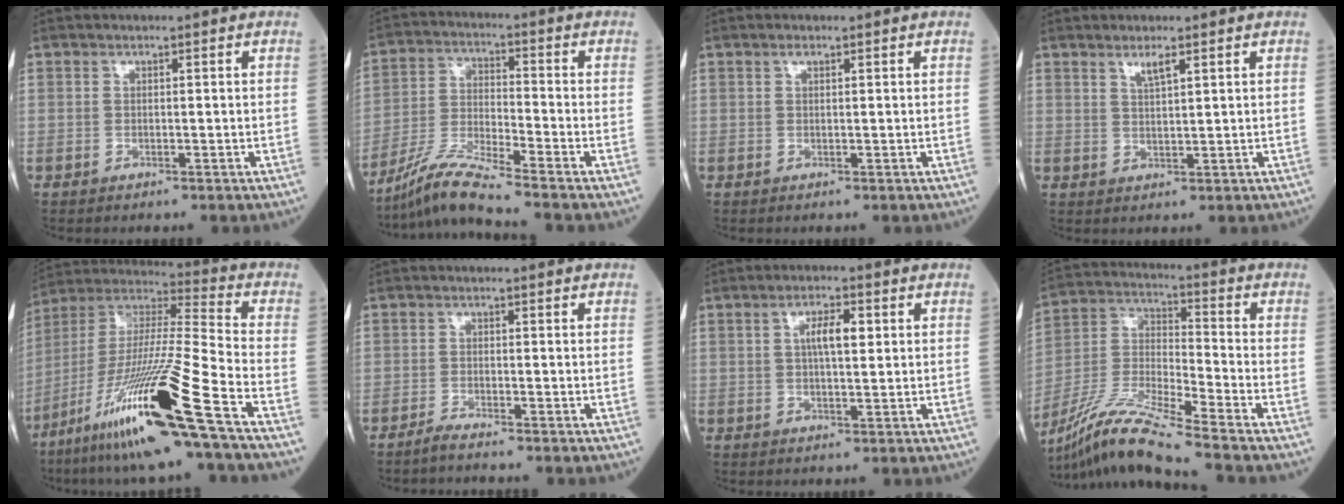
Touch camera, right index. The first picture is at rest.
{"total": 8.6, "force": [-7.6, -1.8, 3.6], "torque": [-0.083, -0.024, -0.147]}
{"total": 0.6, "force": [0.3, 0.2, 0.4], "torque": [-0.009, 0.001, 0.005]}
{"total": 2.4, "force": [1.6, 0.2, 1.8], "torque": [-0.039, 0.000, 0.031]}
{"total": 22.8, "force": [-12.4, -1.0, 19.1], "torque": [-0.389, -0.047, -0.238]}
{"total": 1.9, "force": [-1.7, -0.5, 0.6], "torque": [-0.021, -0.005, -0.038]}
{"total": 4.5, "force": [1.0, 1.3, 4.1], "torque": [-0.075, 0.009, 0.017]}
{"total": 14.9, "force": [-12.2, -1.5, 8.4], "torque": [-0.175, -0.017, -0.231]}